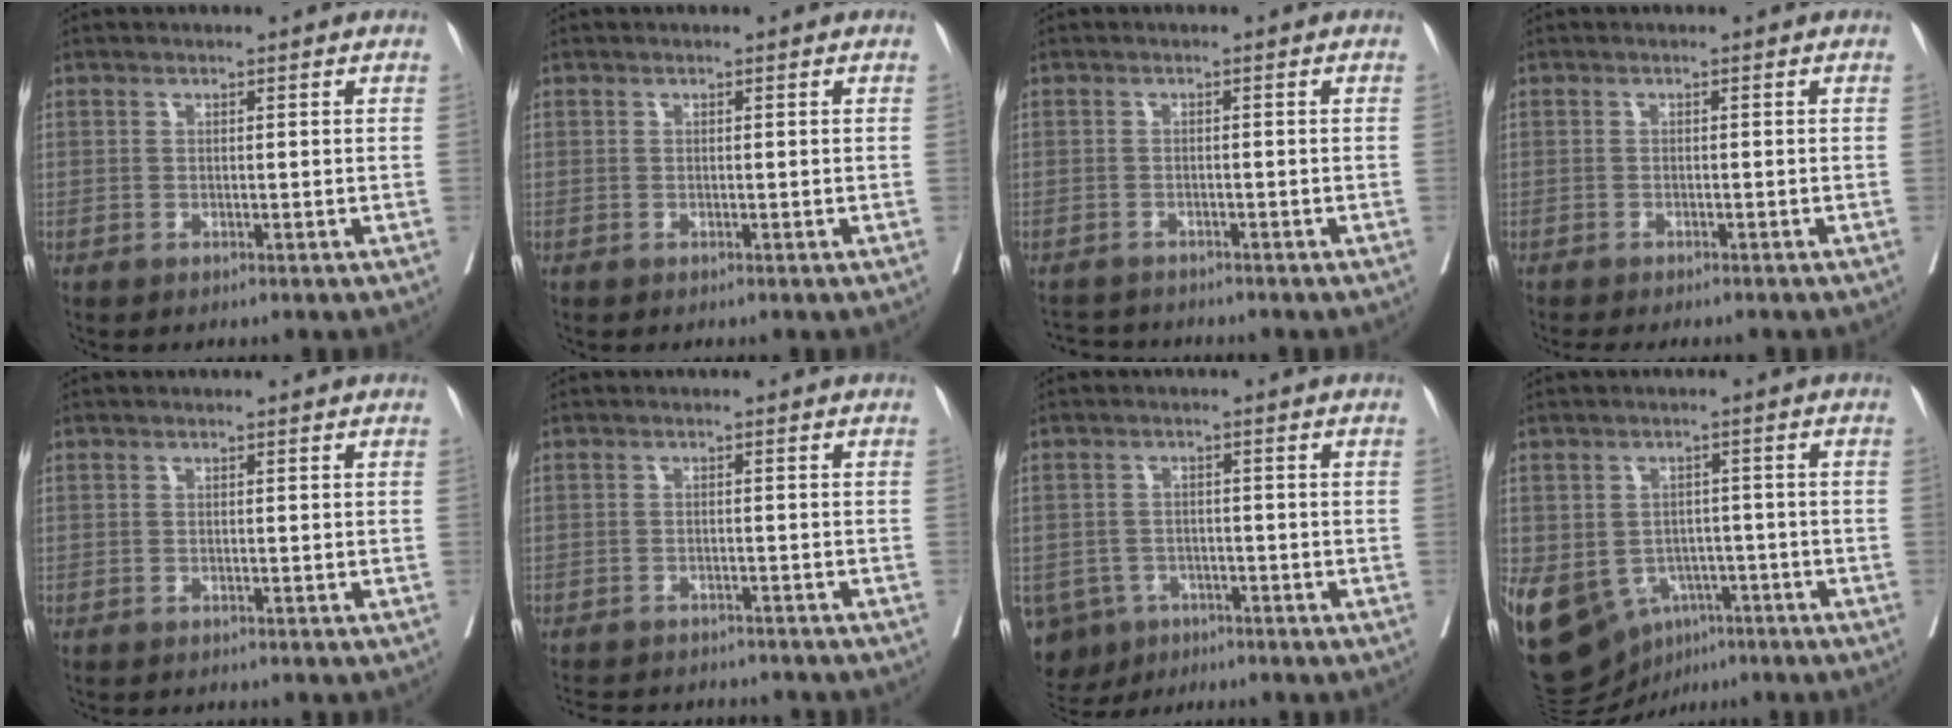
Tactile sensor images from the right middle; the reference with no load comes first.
{"total": 0.0}
{"total": 3.9, "force": [-3.8, 0.7, 0.2], "torque": [0.001, -0.010, -0.062]}
{"total": 5.5, "force": [-4.9, 1.0, 2.3], "torque": [-0.020, -0.006, -0.068]}
{"total": 1.6, "force": [-1.5, 0.4, 0.5], "torque": [-0.011, -0.003, -0.019]}
{"total": 13.1, "force": [-12.0, 3.4, 4.1], "torque": [-0.082, 0.000, -0.146]}
{"total": 8.7, "force": [-5.0, 6.8, 1.9], "torque": [-0.051, -0.001, -0.070]}
{"total": 17.6, "force": [-7.6, 13.3, 8.6], "torque": [-0.208, 0.008, -0.100]}